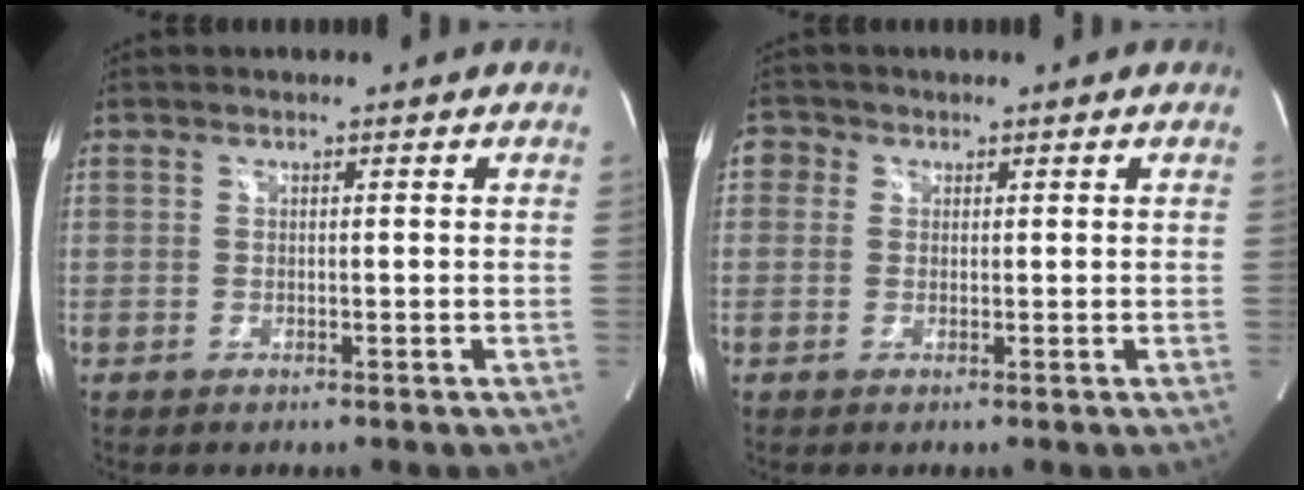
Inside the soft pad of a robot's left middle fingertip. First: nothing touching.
{"total": 2.1, "force": [0.6, 1.9, 0.5], "torque": [0.002, 0.008, 0.004]}